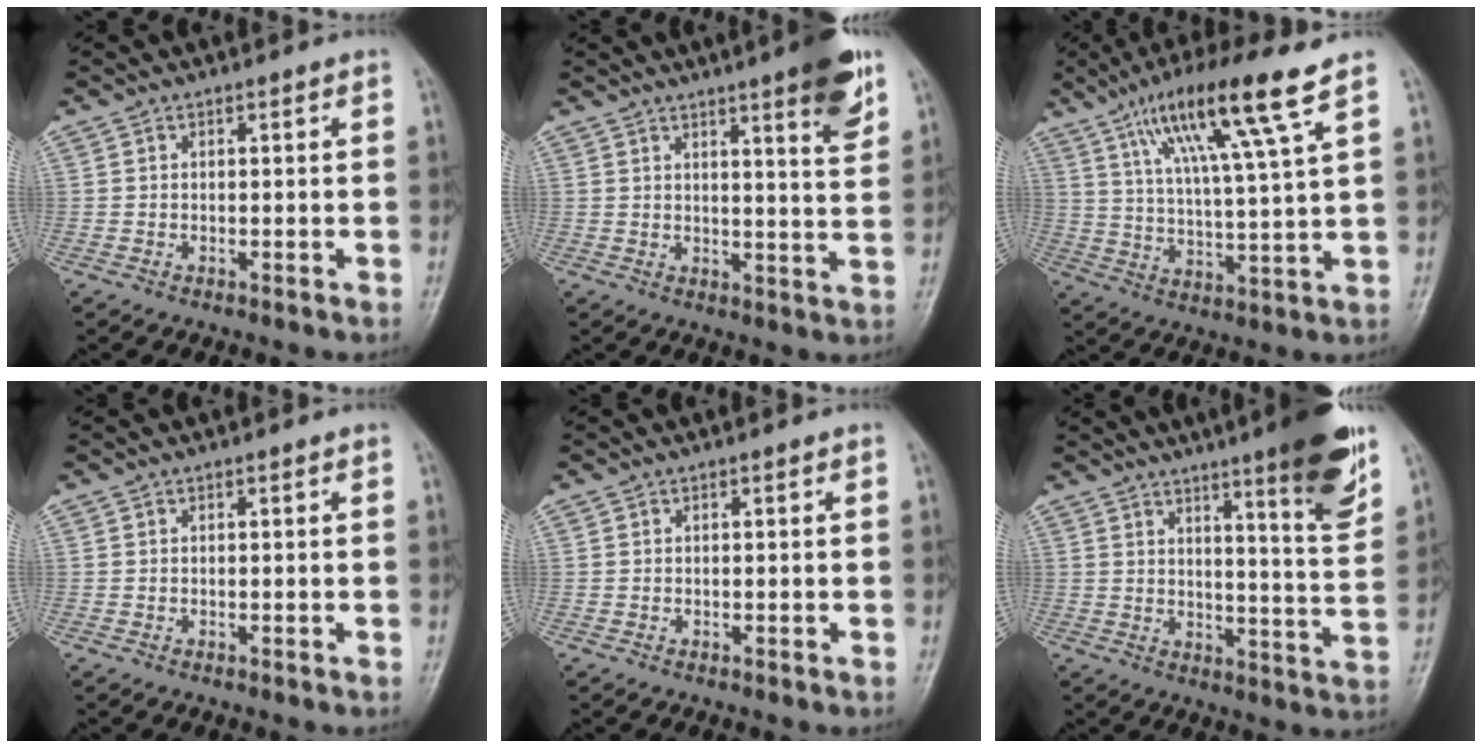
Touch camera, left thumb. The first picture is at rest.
{"total": 9.5, "force": [5.7, 1.1, 7.5], "torque": [-0.090, -0.031, 0.073]}
{"total": 15.7, "force": [8.6, 1.1, 13.1], "torque": [-0.236, -0.021, 0.153]}
{"total": 0.0}
{"total": 0.0}
{"total": 14.5, "force": [8.7, 1.7, 11.4], "torque": [-0.141, -0.052, 0.124]}